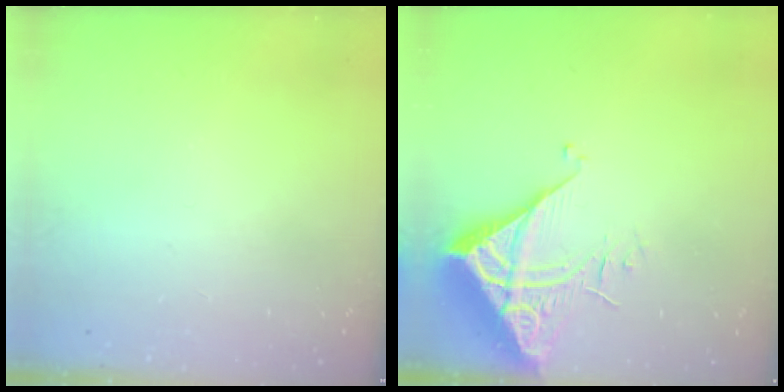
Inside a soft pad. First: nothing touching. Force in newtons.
{"total": 6.7, "press": 6.7, "slide": 0.7}